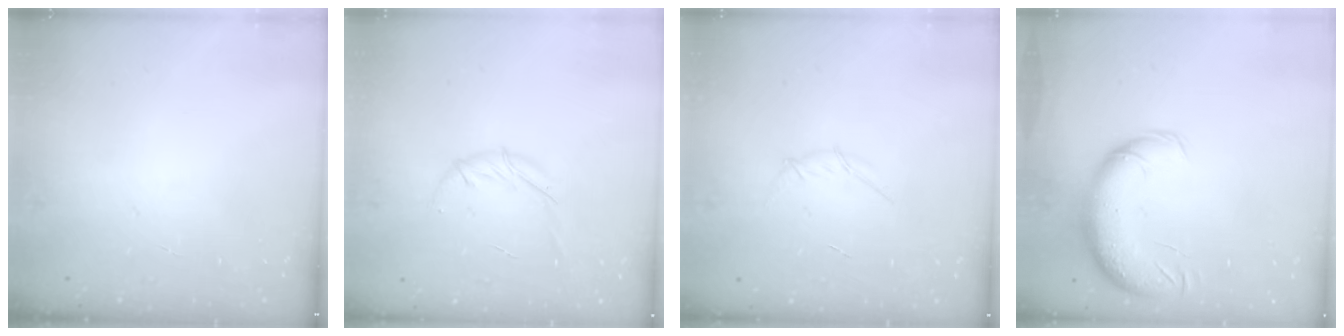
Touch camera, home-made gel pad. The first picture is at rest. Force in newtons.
{"total": 5.7, "press": 5.5, "slide": 1.4}
{"total": 3.4, "press": 3.3, "slide": 0.9}
{"total": 12.5, "press": 12.1, "slide": 3.0}